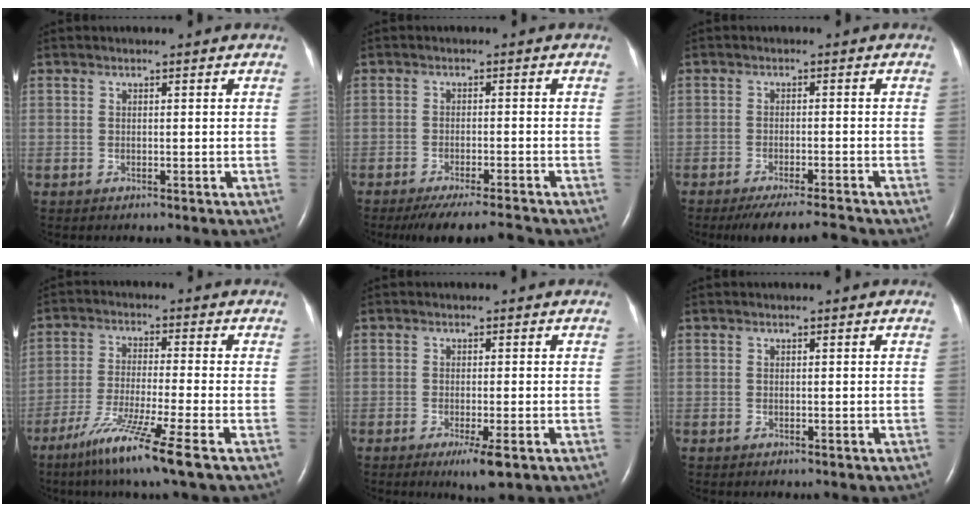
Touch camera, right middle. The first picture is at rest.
{"total": 7.4, "force": [-6.8, -0.4, 2.7], "torque": [-0.038, -0.012, -0.108]}
{"total": 6.5, "force": [-6.0, -0.7, 2.3], "torque": [-0.030, -0.009, -0.098]}
{"total": 10.5, "force": [-6.4, -1.5, 8.1], "torque": [-0.158, -0.040, -0.120]}
{"total": 3.5, "force": [-1.8, 0.3, 3.0], "torque": [-0.047, -0.010, -0.027]}
{"total": 0.0}